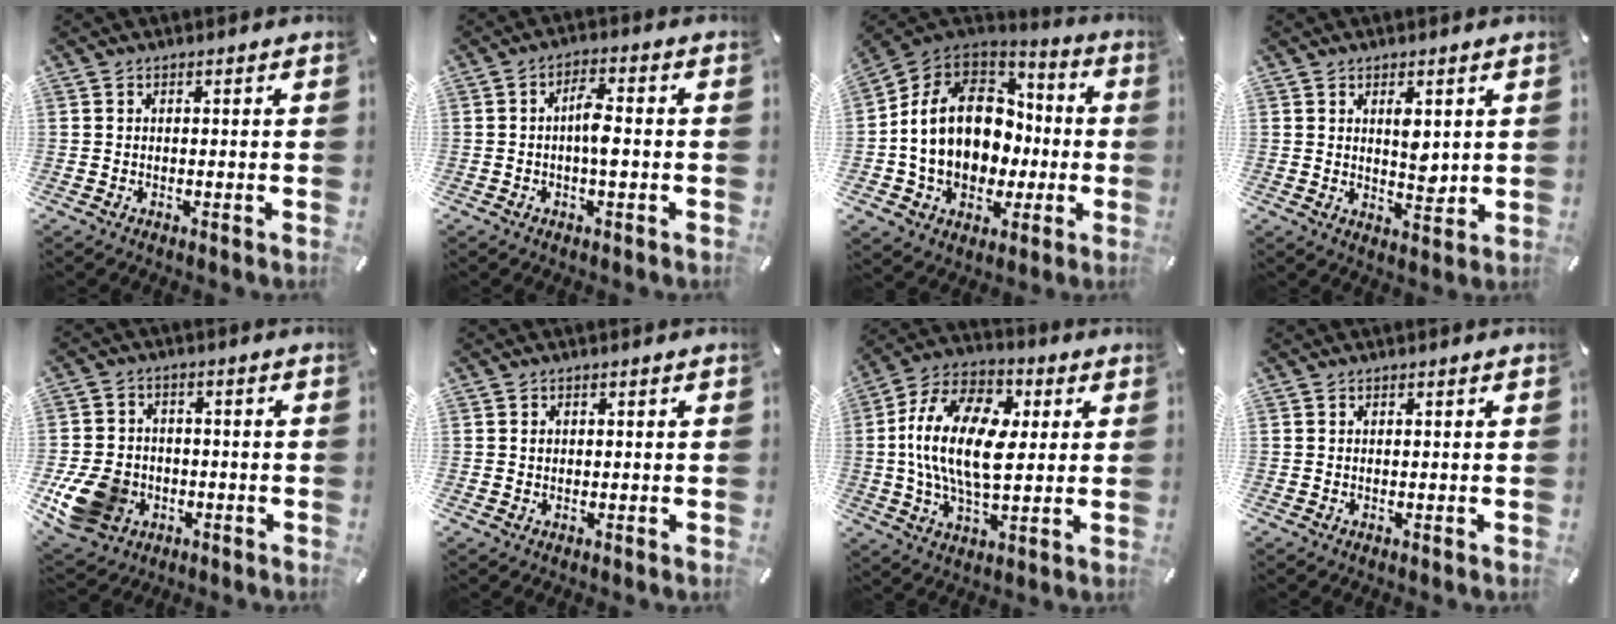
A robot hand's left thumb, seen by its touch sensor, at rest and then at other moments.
{"total": 5.3, "force": [-0.8, 2.0, 4.8], "torque": [-0.094, 0.009, -0.017]}
{"total": 18.0, "force": [-0.1, 14.7, 10.4], "torque": [-0.220, 0.002, 0.009]}
{"total": 5.1, "force": [2.0, 2.8, 3.8], "torque": [-0.050, -0.014, 0.029]}
{"total": 12.2, "force": [-4.0, 9.7, 6.1], "torque": [-0.130, 0.023, -0.070]}
{"total": 1.0, "force": [0.1, 0.9, 0.5], "torque": [-0.010, 0.004, 0.001]}
{"total": 19.8, "force": [2.0, 11.6, 15.9], "torque": [-0.335, 0.006, 0.030]}
{"total": 0.0}